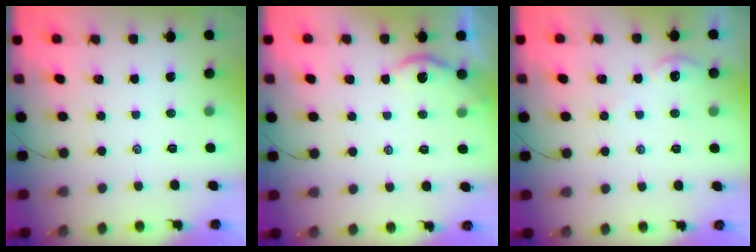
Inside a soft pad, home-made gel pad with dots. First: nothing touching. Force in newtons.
{"total": 1.8, "press": 1.8, "slide": 0.3}
{"total": 1.3, "press": 1.2, "slide": 0.4}